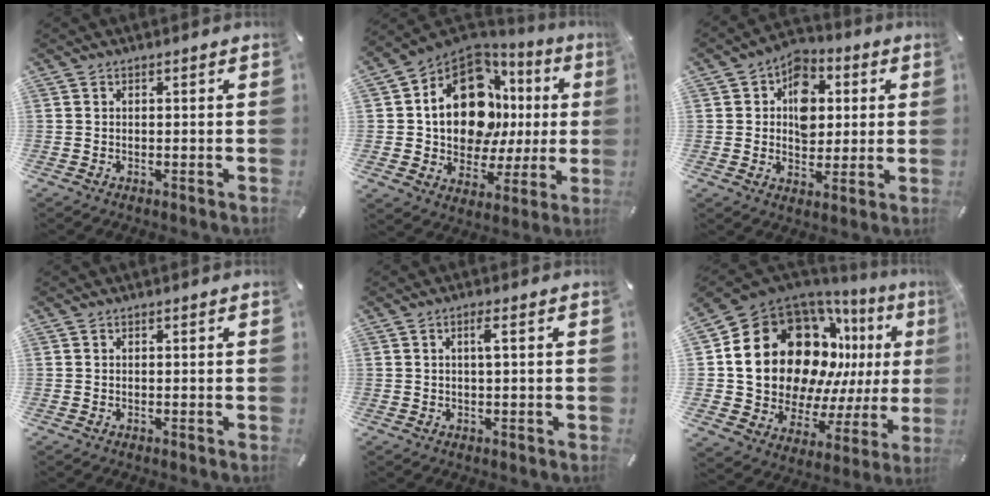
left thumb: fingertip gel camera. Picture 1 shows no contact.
{"total": 17.8, "force": [4.3, 12.6, 11.8], "torque": [-0.205, -0.030, 0.076]}
{"total": 9.6, "force": [1.4, 7.9, 5.3], "torque": [-0.068, 0.003, 0.023]}
{"total": 0.0}
{"total": 2.6, "force": [0.5, 0.3, 2.5], "torque": [-0.049, 0.002, 0.006]}
{"total": 23.7, "force": [7.3, 17.5, 14.2], "torque": [-0.246, -0.081, 0.166]}